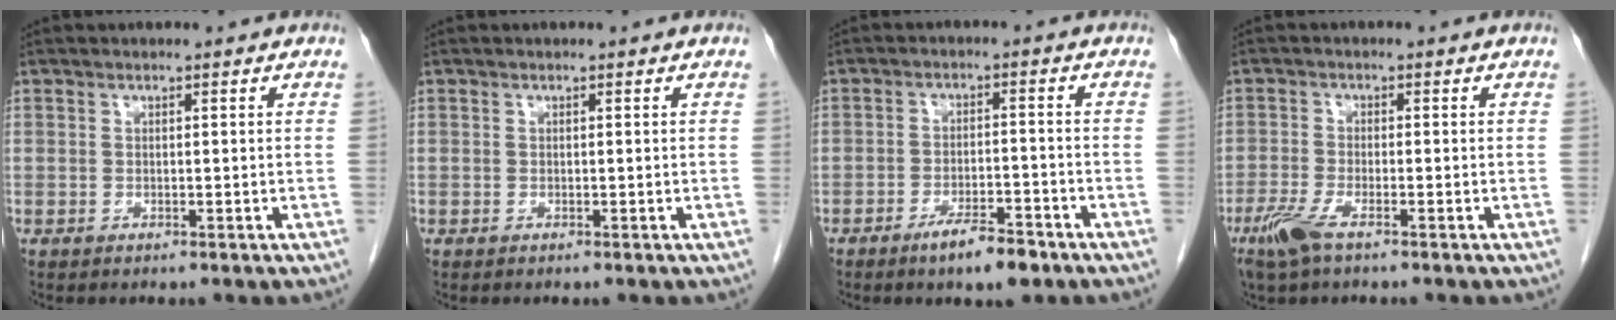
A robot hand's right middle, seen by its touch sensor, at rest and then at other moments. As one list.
[{"total": 0.0}, {"total": 5.8, "force": [-4.0, 1.3, 3.9], "torque": [-0.066, -0.003, -0.064]}, {"total": 4.5, "force": [-2.8, 0.9, 3.3], "torque": [-0.079, -0.011, -0.057]}]